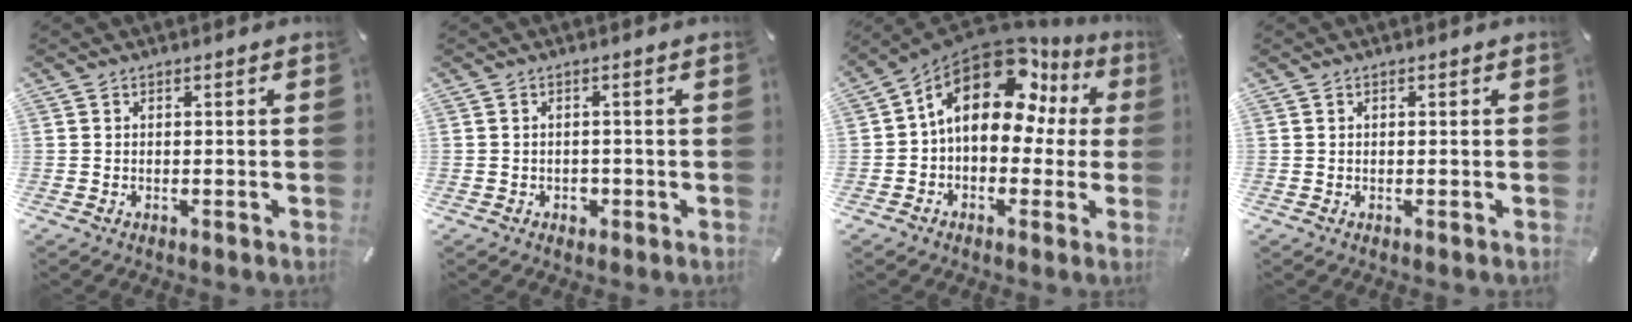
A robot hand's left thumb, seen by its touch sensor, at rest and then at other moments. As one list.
[{"total": 2.0, "force": [-0.5, 1.7, 1.0], "torque": [-0.019, 0.004, -0.010]}, {"total": 17.3, "force": [7.7, 10.5, 11.4], "torque": [-0.189, -0.045, 0.131]}, {"total": 0.5, "force": [0.1, 0.4, 0.4], "torque": [-0.006, 0.001, 0.000]}]